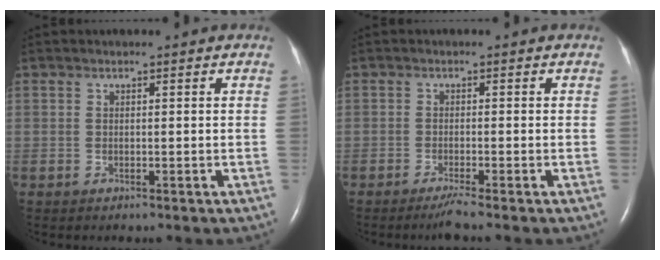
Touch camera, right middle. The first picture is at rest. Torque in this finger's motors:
{"motor_torque": [-0.06, 0.06, -0.02, 0.00]}